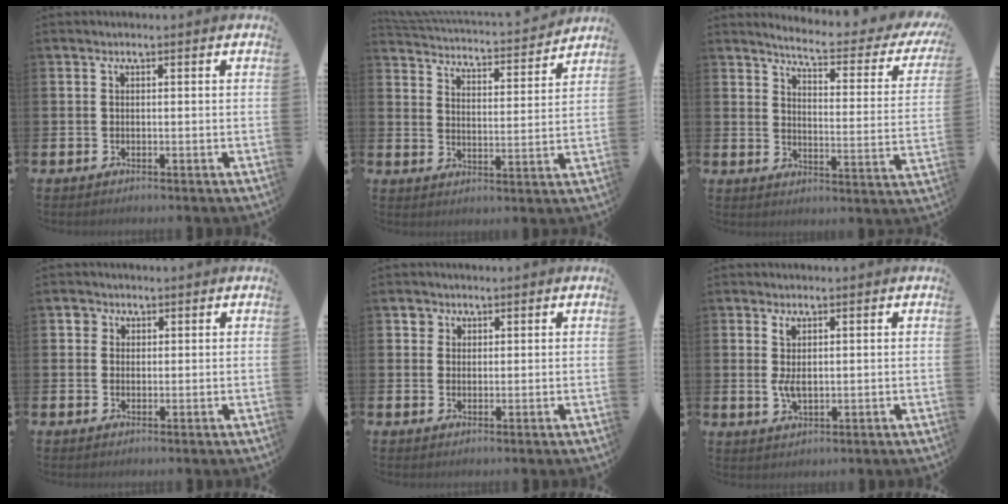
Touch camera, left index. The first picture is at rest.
{"total": 4.1, "force": [4.0, 0.6, 0.3], "torque": [-0.022, -0.046, 0.061]}
{"total": 4.7, "force": [4.1, 0.4, 2.1], "torque": [-0.047, -0.043, 0.058]}
{"total": 1.8, "force": [1.1, 1.4, 0.0], "torque": [0.013, 0.002, 0.017]}
{"total": 2.0, "force": [1.4, 1.4, 0.0], "torque": [0.013, 0.001, 0.023]}
{"total": 3.0, "force": [1.0, 1.4, 2.4], "torque": [-0.041, 0.000, 0.014]}